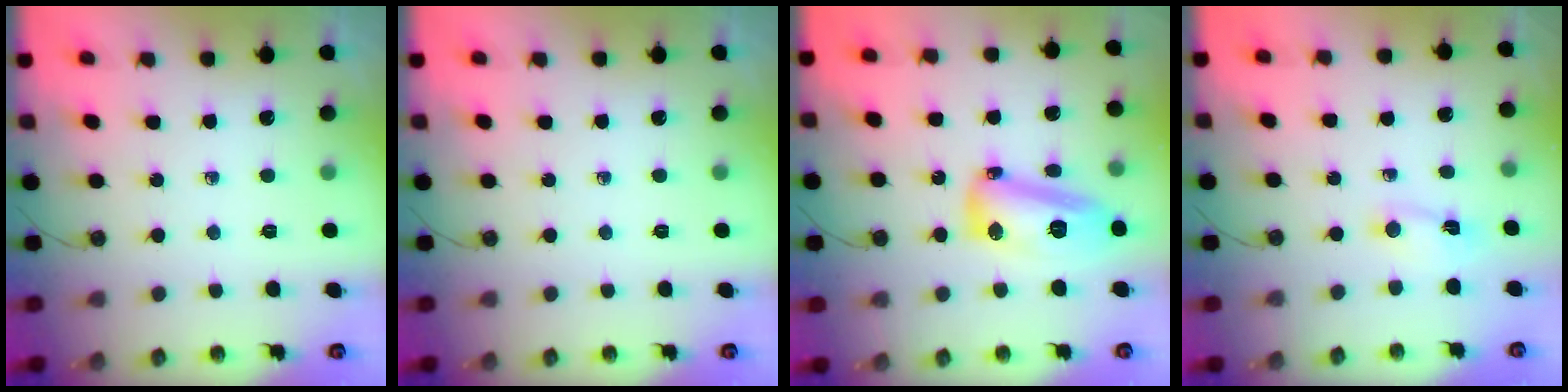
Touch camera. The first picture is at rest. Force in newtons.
{"total": 0.0}
{"total": 13.9, "press": 13.8, "slide": 1.4}
{"total": 1.4, "press": 1.4, "slide": 0.3}